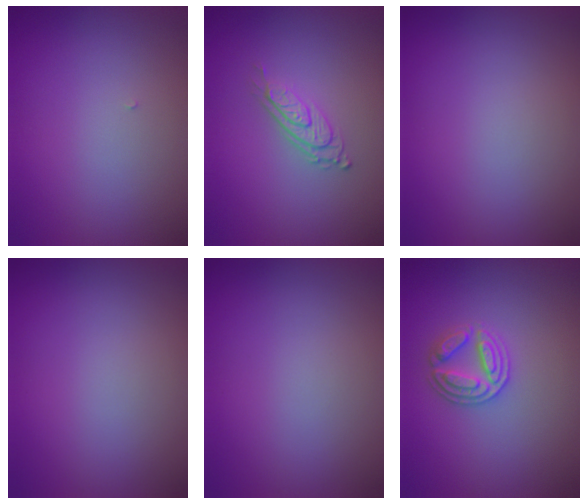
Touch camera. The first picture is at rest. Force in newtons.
{"total": 3.1, "press": 2.0, "slide": 2.4}
{"total": 0.0}
{"total": 0.0}
{"total": 0.0}
{"total": 2.8, "press": 2.7, "slide": 0.4}